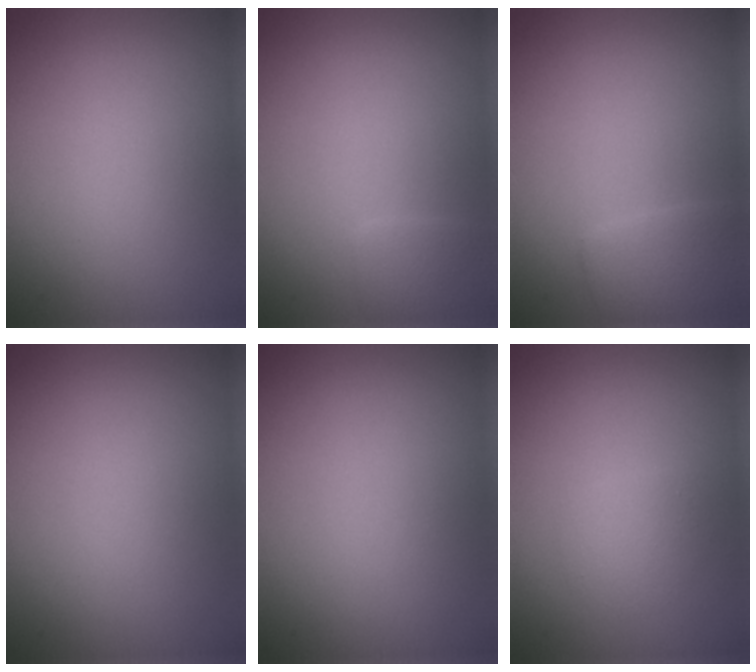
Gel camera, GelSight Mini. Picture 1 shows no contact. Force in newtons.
{"total": 1.5, "press": 1.5, "slide": 0.1}
{"total": 2.1, "press": 2.1, "slide": 0.1}
{"total": 0.0}
{"total": 0.0}
{"total": 1.4, "press": 1.4, "slide": 0.0}